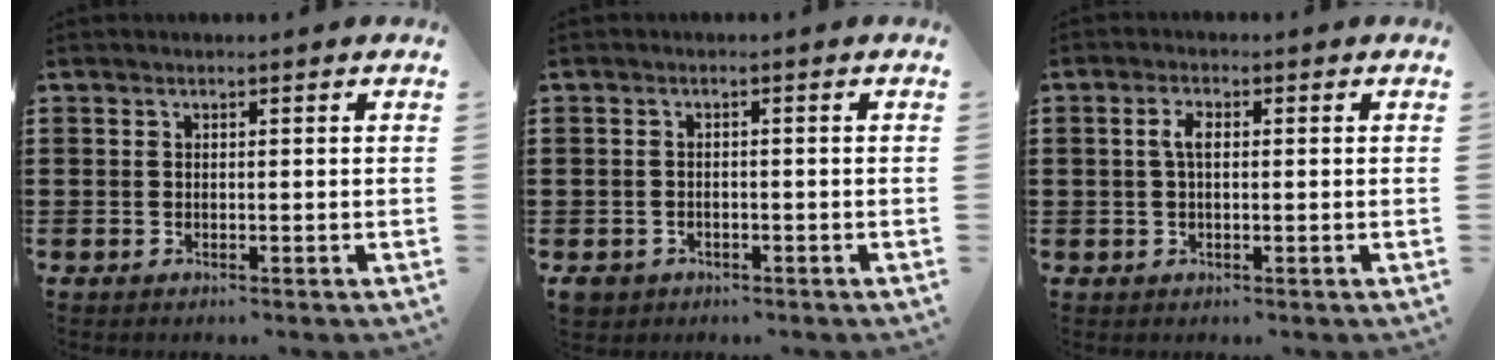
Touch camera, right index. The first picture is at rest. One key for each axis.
{"total": 1.4, "fx": -1.0, "fy": 0.9, "fz": 0.1, "tx": -0.008, "ty": 0.003, "tz": -0.024}
{"total": 2.6, "fx": 0.3, "fy": 1.1, "fz": 2.4, "tx": -0.049, "ty": 0.006, "tz": 0.003}